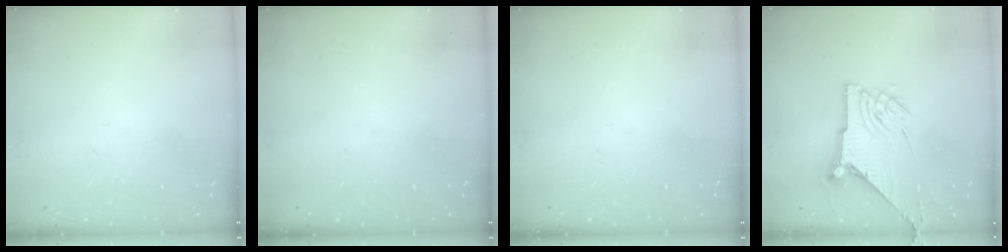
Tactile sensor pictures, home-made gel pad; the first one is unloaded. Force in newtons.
{"total": 0.0}
{"total": 0.0}
{"total": 11.3, "press": 11.3, "slide": 0.9}